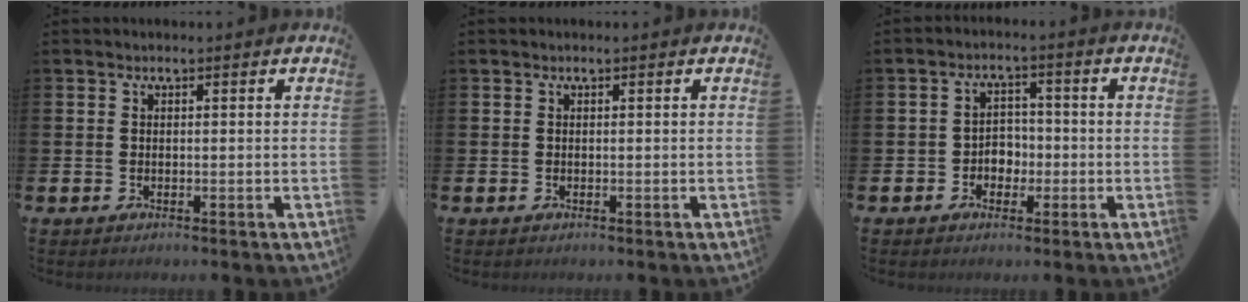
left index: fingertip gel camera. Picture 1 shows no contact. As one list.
[{"total": 0.0}, {"total": 3.1, "force": [-1.3, 2.5, 1.2], "torque": [-0.018, 0.006, -0.033]}]